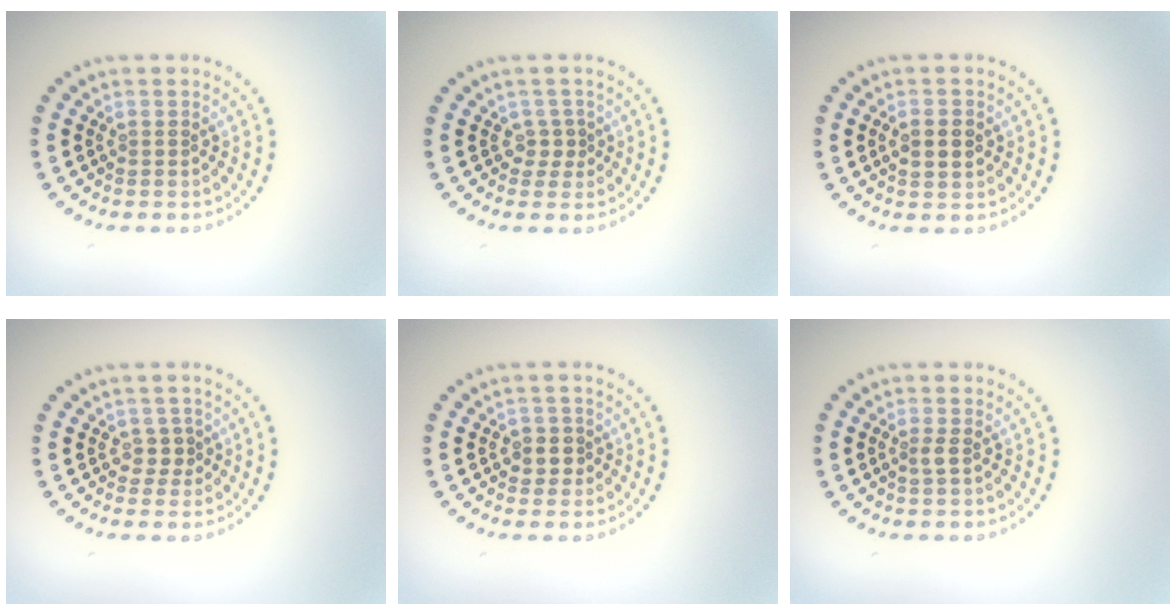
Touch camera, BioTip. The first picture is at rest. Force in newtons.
{"total": 1.3, "press": 0.9, "slide": 0.9}
{"total": 2.0, "press": 2.0, "slide": 0.2}
{"total": 1.4, "press": 1.0, "slide": 1.0}
{"total": 1.6, "press": 1.4, "slide": 0.7}
{"total": 0.9, "press": 0.6, "slide": 0.7}